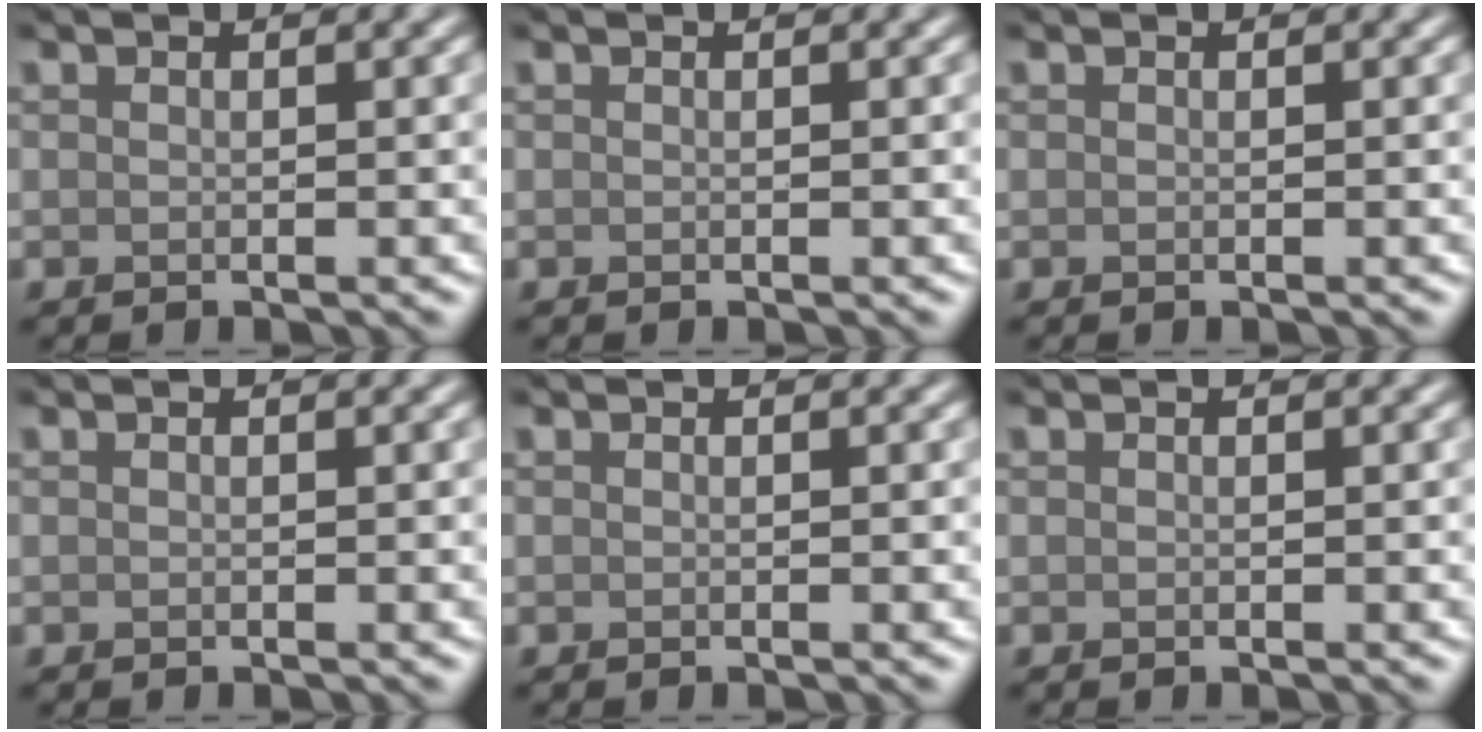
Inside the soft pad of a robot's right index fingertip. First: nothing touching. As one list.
[{"total": 0.0}, {"total": 0.0}, {"total": 0.0}, {"total": 0.0}, {"total": 0.0}]